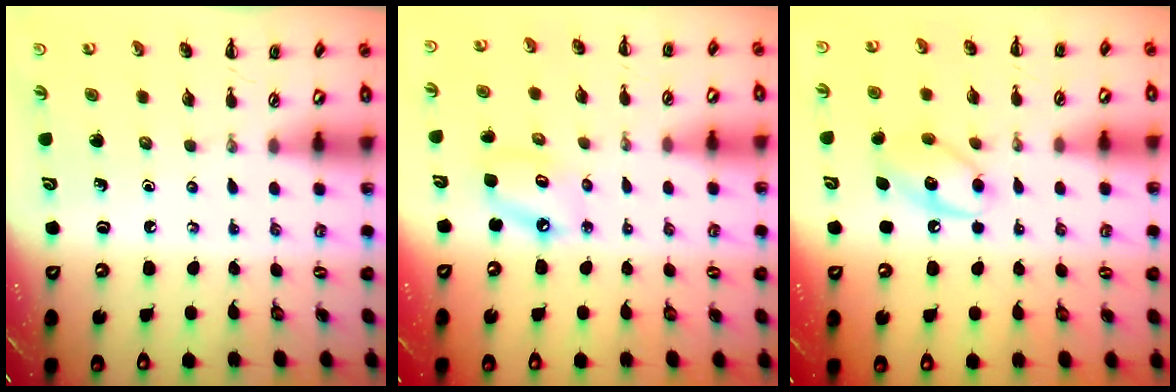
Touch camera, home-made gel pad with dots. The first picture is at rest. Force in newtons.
{"total": 6.3, "press": 6.3, "slide": 1.0}
{"total": 10.7, "press": 10.6, "slide": 1.2}